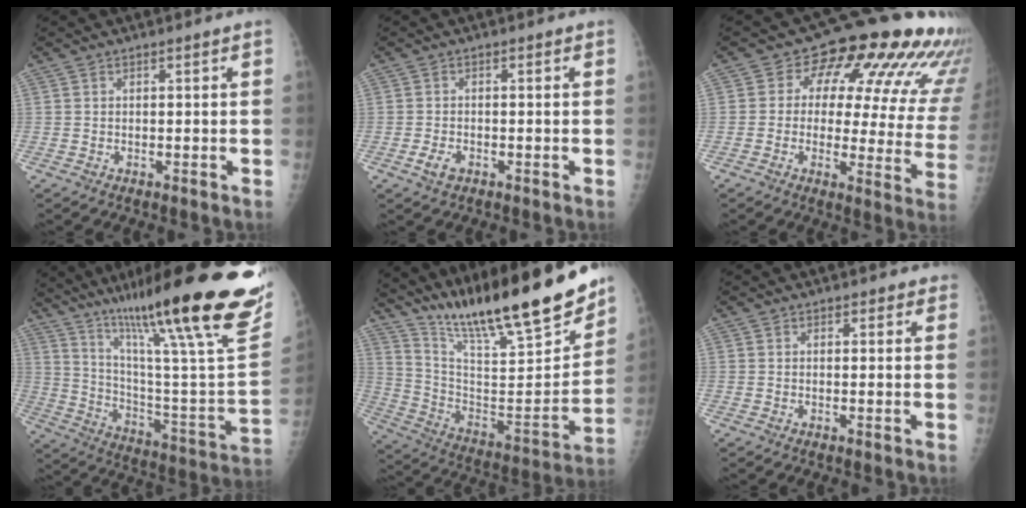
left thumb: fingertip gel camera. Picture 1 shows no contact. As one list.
[{"total": 2.6, "force": [-1.2, 1.6, 1.6], "torque": [-0.030, 0.000, -0.022]}, {"total": 21.2, "force": [11.0, 9.6, 15.4], "torque": [-0.159, -0.029, 0.117]}, {"total": 35.3, "force": [23.4, 4.6, 26.0], "torque": [-0.331, -0.088, 0.354]}, {"total": 26.5, "force": [21.0, 4.2, 15.7], "torque": [-0.237, -0.099, 0.347]}, {"total": 1.1, "force": [0.7, 0.8, 0.3], "torque": [0.011, -0.002, 0.002]}]